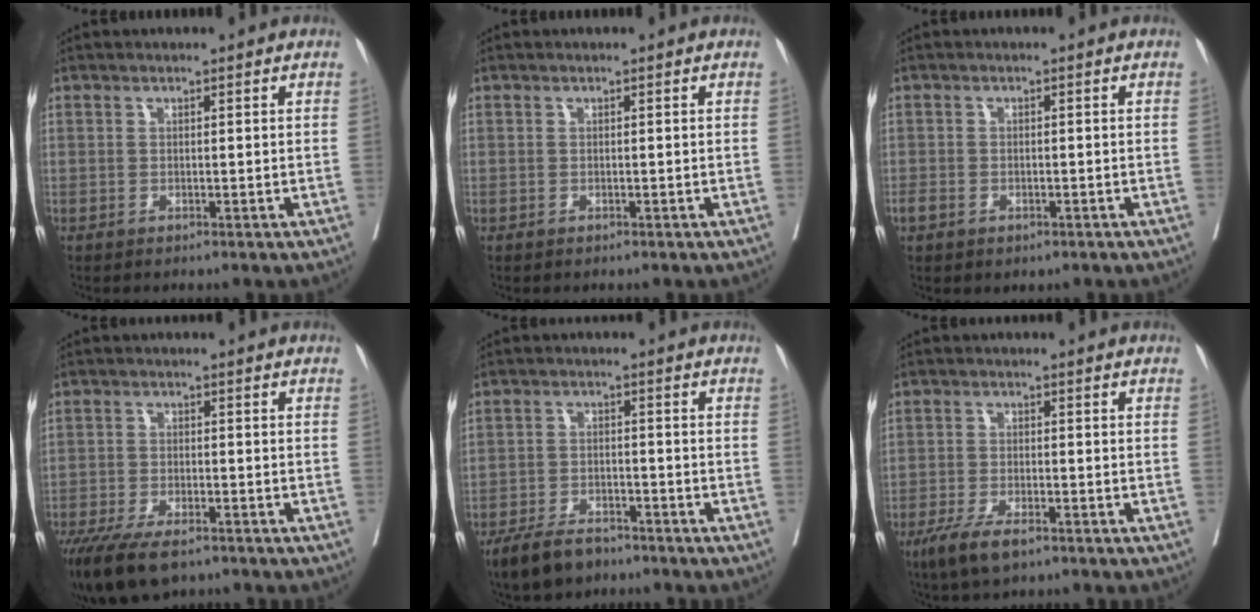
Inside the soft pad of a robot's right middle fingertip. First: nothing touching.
{"total": 0.0}
{"total": 2.4, "force": [-1.2, 1.7, 1.2], "torque": [-0.020, -0.001, -0.011]}
{"total": 11.8, "force": [-8.5, 4.2, 6.9], "torque": [-0.129, -0.019, -0.135]}
{"total": 6.9, "force": [-5.5, 2.9, 3.1], "torque": [-0.059, -0.007, -0.096]}
{"total": 5.8, "force": [-3.9, 1.5, 4.0], "torque": [-0.079, -0.011, -0.068]}